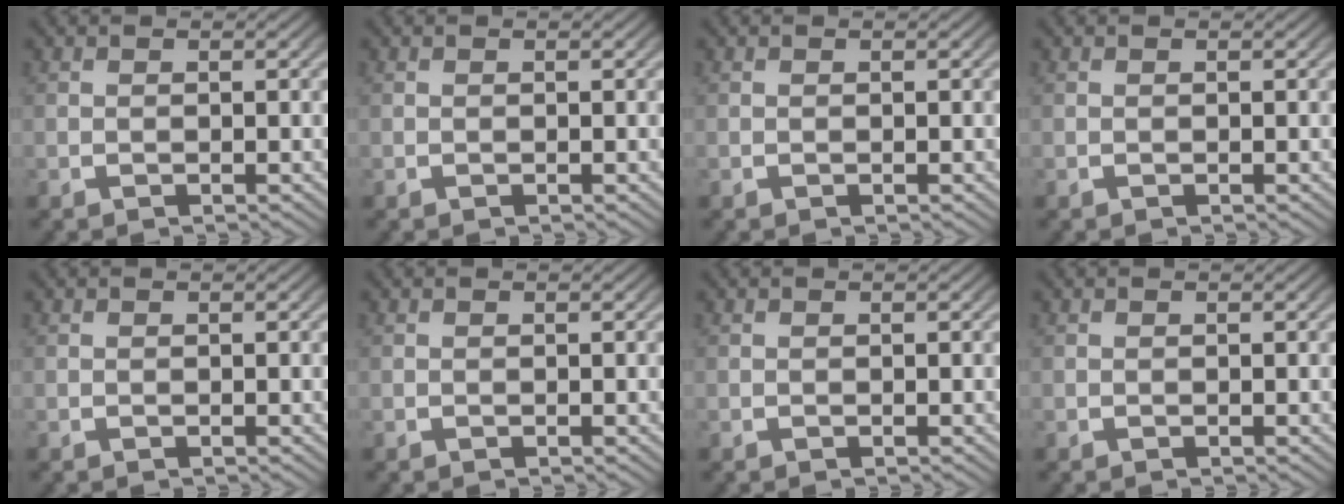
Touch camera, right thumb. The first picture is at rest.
{"total": 0.0}
{"total": 0.0}
{"total": 0.0}
{"total": 0.0}
{"total": 0.0}
{"total": 0.0}
{"total": 0.0}